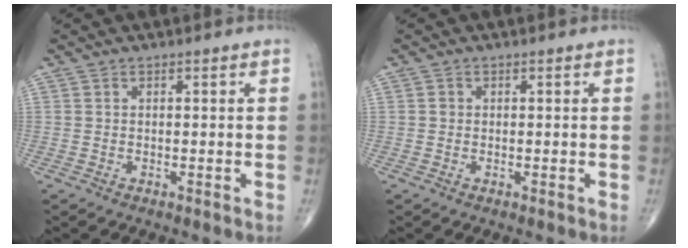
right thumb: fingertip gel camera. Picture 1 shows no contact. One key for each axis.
{"total": 0.5, "fx": 0.0, "fy": 0.5, "fz": 0.2, "tx": 0.002, "ty": 0.002, "tz": -0.001}